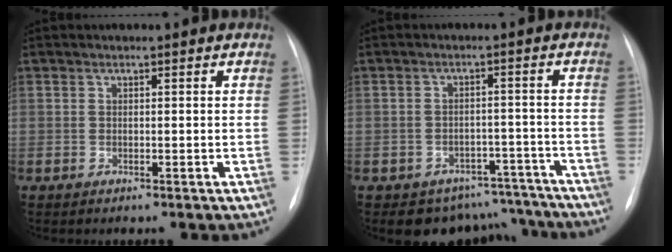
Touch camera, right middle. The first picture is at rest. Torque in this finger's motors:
{"motor_torque": [0.62, -0.74, 0.05, 0.05]}